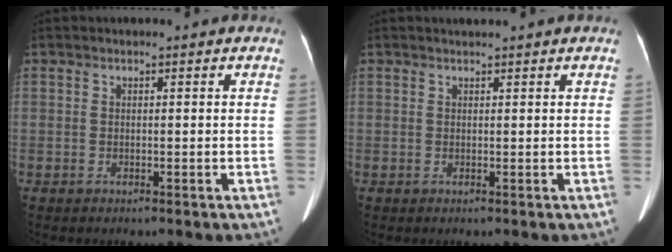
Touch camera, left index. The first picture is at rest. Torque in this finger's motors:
{"motor_torque": [-0.01, -0.22, 0.01, -0.01]}